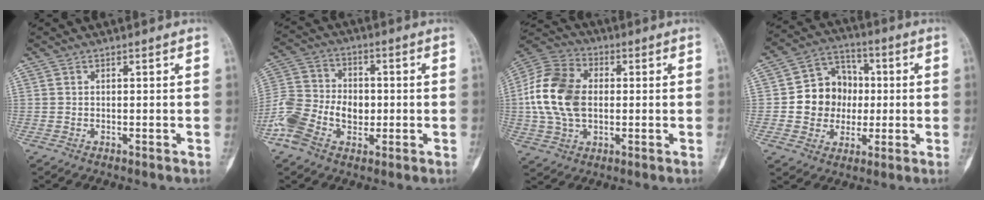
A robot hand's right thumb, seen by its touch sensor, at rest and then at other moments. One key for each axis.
{"total": 13.1, "fx": -3.0, "fy": 9.0, "fz": 9.0, "tx": -0.167, "ty": 0.025, "tz": -0.062}
{"total": 15.8, "fx": 0.4, "fy": 11.0, "fz": 11.4, "tx": -0.217, "ty": 0.021, "tz": 0.005}
{"total": 12.2, "fx": -0.2, "fy": 10.8, "fz": 5.6, "tx": -0.044, "ty": 0.025, "tz": -0.004}